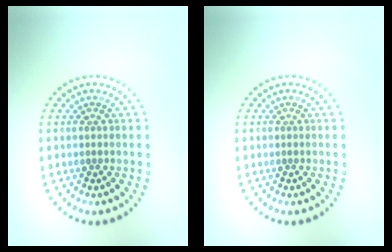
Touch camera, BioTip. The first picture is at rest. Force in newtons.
{"total": 0.0}